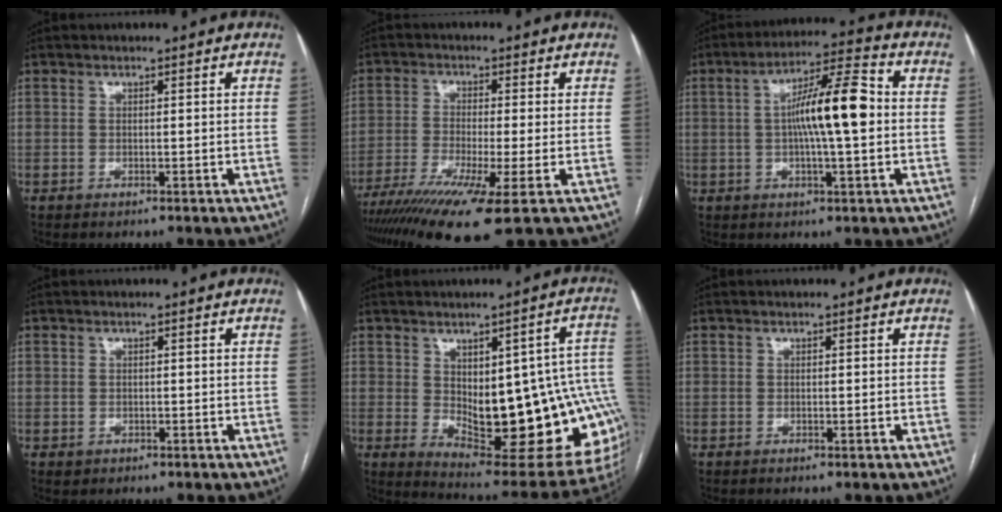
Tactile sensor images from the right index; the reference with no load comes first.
{"total": 12.4, "force": [-7.7, -0.2, 9.7], "torque": [-0.171, -0.033, -0.129]}
{"total": 11.3, "force": [0.3, 1.3, 11.3], "torque": [-0.195, 0.019, 0.000]}
{"total": 1.0, "force": [-0.2, 1.0, 0.1], "torque": [-0.002, 0.005, 0.005]}
{"total": 22.6, "force": [-0.9, 7.1, 21.4], "torque": [-0.211, 0.001, 0.016]}
{"total": 0.0}